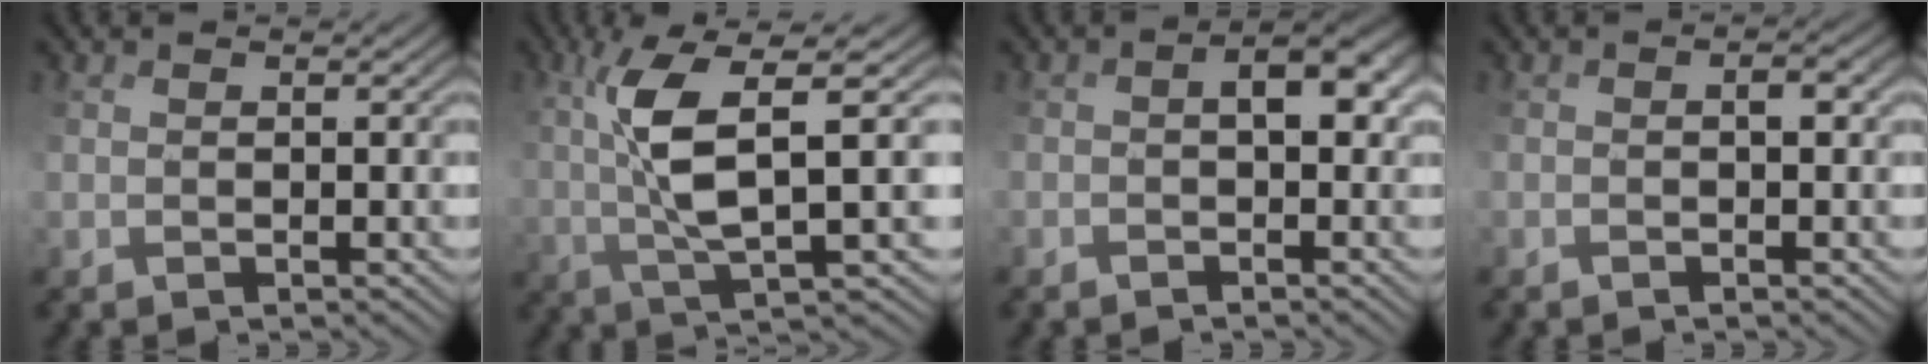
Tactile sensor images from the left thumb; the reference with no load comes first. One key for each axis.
{"total": 7.0, "fx": 2.6, "fy": -0.2, "fz": 6.4, "tx": -0.128, "ty": 0.021, "tz": 0.061}
{"total": 5.1, "fx": -0.6, "fy": 2.7, "fz": 4.3, "tx": -0.063, "ty": 0.002, "tz": -0.006}
{"total": 2.1, "fx": -0.5, "fy": 0.8, "fz": 1.8, "tx": -0.025, "ty": 0.005, "tz": -0.004}